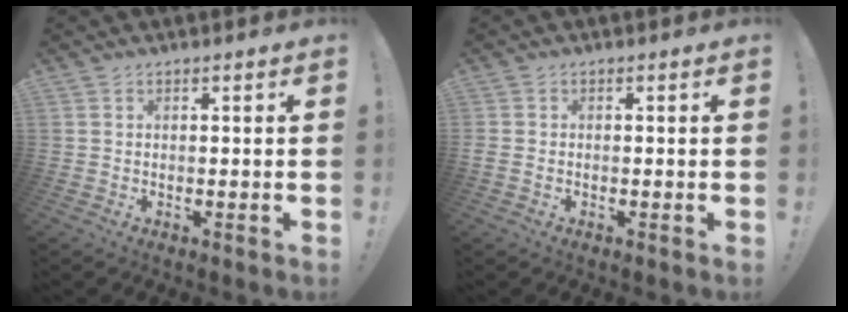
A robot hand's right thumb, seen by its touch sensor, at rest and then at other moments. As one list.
[{"total": 1.2, "force": [-0.6, 0.8, 0.6], "torque": [-0.017, 0.004, -0.008]}]